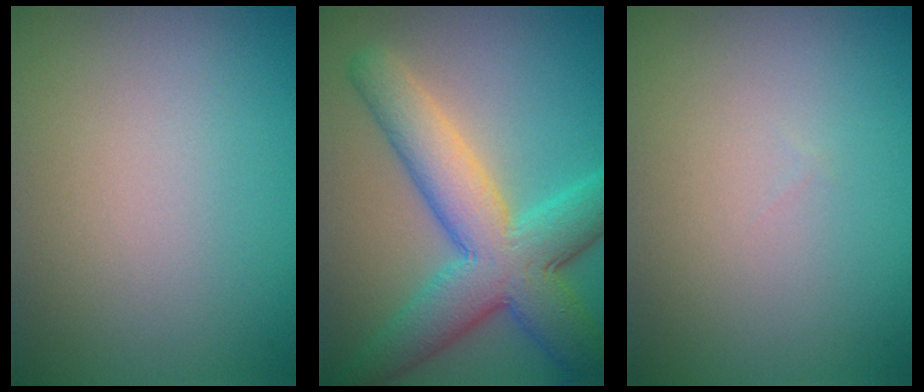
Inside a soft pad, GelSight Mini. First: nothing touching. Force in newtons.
{"total": 8.7, "press": 8.7, "slide": 0.3}
{"total": 0.0}